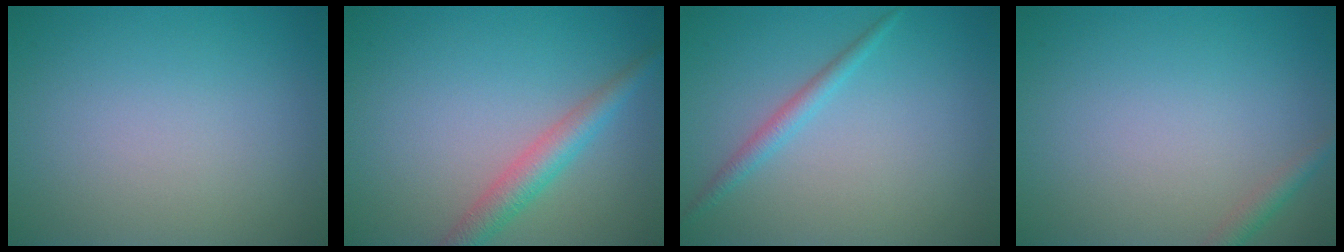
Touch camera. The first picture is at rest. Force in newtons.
{"total": 3.2, "press": 3.2, "slide": 0.1}
{"total": 1.6, "press": 1.6, "slide": 0.0}
{"total": 1.3, "press": 1.3, "slide": 0.1}